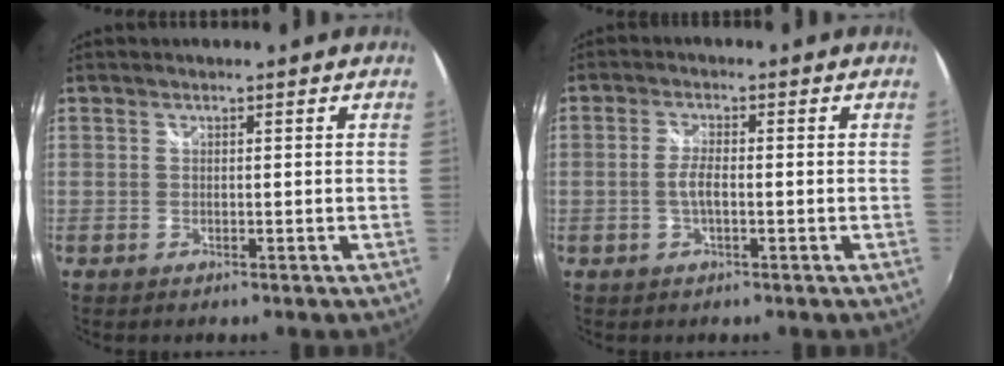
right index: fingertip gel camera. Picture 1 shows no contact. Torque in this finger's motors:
{"motor_torque": [-0.04, -0.02, 0.07, 0.02]}